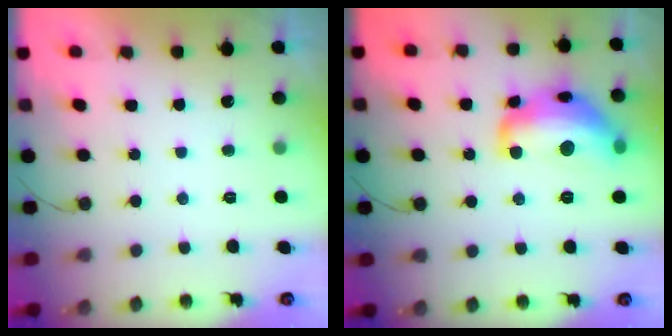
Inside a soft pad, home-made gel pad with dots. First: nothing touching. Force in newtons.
{"total": 17.3, "press": 17.3, "slide": 1.2}